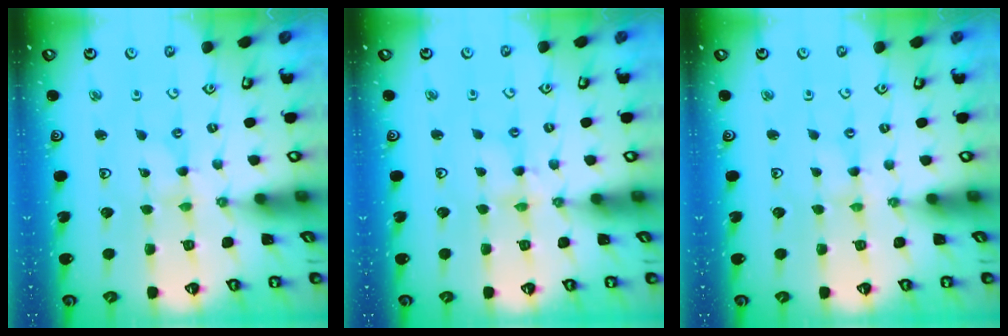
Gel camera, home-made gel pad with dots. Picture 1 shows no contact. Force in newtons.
{"total": 3.3, "press": 3.3, "slide": 0.3}
{"total": 0.0}